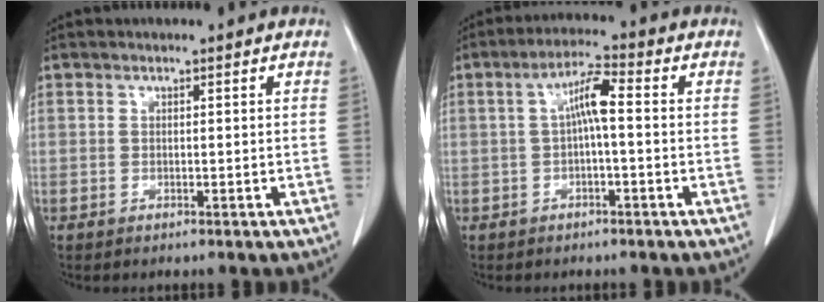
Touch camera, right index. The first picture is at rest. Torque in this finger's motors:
{"motor_torque": [0.76, -0.05, 0.34, 0.10]}